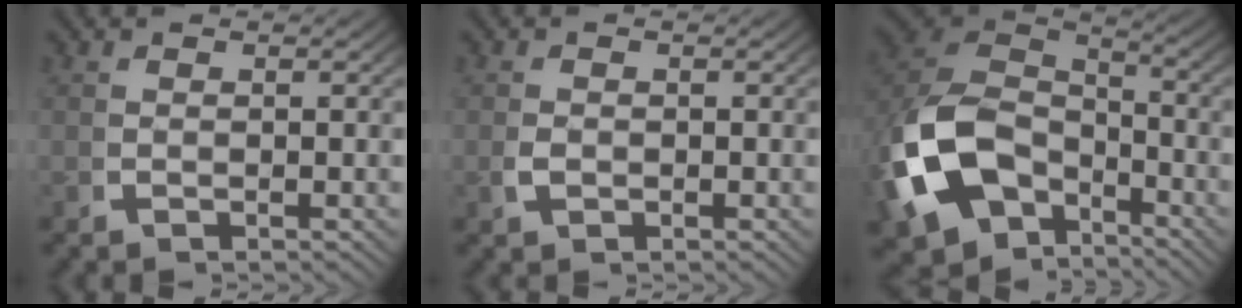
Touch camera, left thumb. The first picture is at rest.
{"total": 1.0, "force": [-0.2, 0.8, 0.6], "torque": [-0.021, -0.004, -0.001]}
{"total": 15.2, "force": [-3.3, 11.1, 9.9], "torque": [-0.247, -0.060, -0.033]}